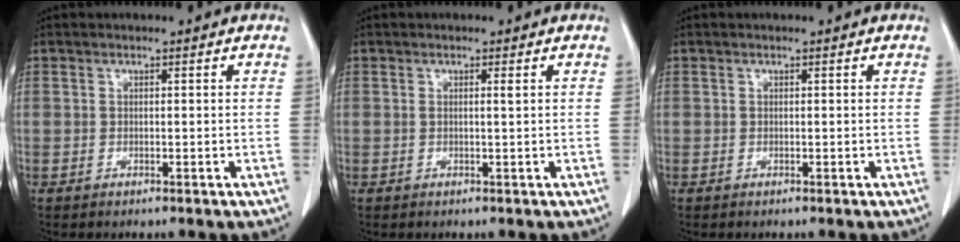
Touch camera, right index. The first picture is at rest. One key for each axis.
{"total": 0.7, "fx": 0.3, "fy": -0.2, "fz": 0.6, "tx": -0.009, "ty": 0.001, "tz": 0.008}
{"total": 0.0}